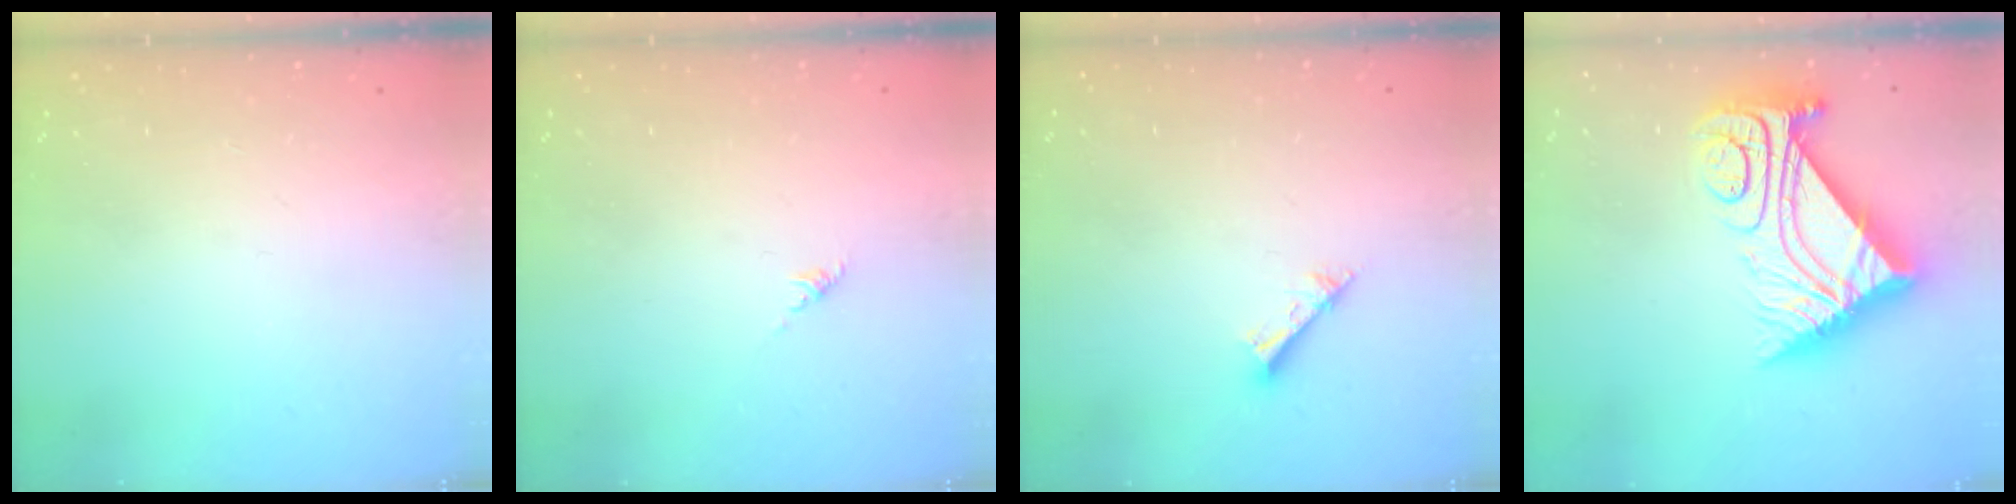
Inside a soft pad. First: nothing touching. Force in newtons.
{"total": 0.6, "press": 0.4, "slide": 0.4}
{"total": 2.6, "press": 2.6, "slide": 0.1}
{"total": 16.2, "press": 16.1, "slide": 1.5}